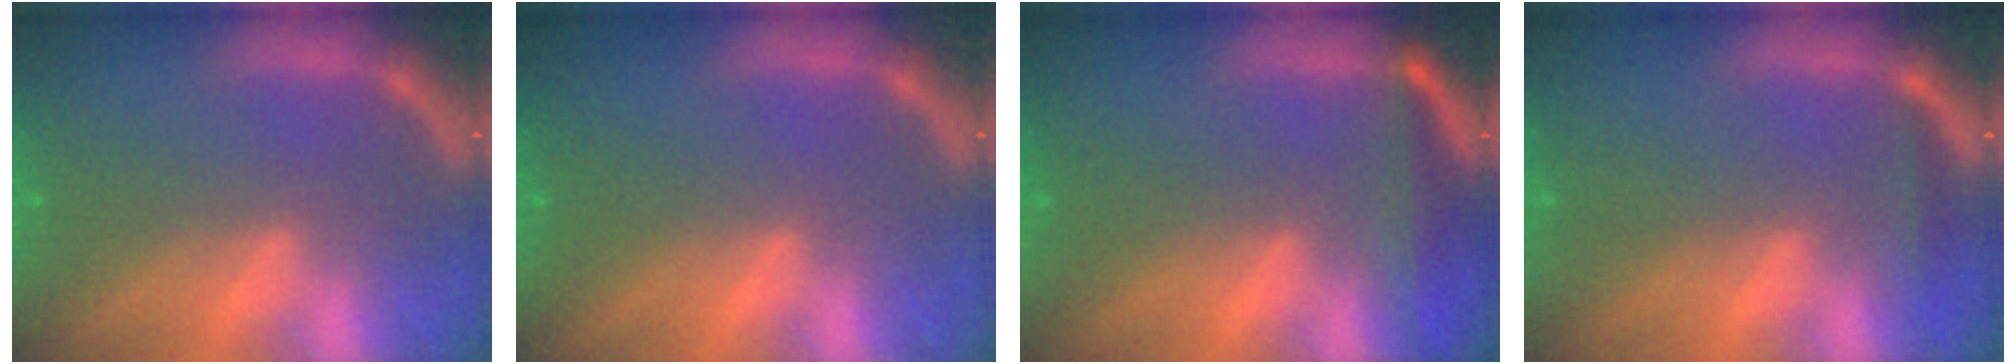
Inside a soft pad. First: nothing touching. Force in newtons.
{"total": 0.0}
{"total": 4.5}
{"total": 1.4}